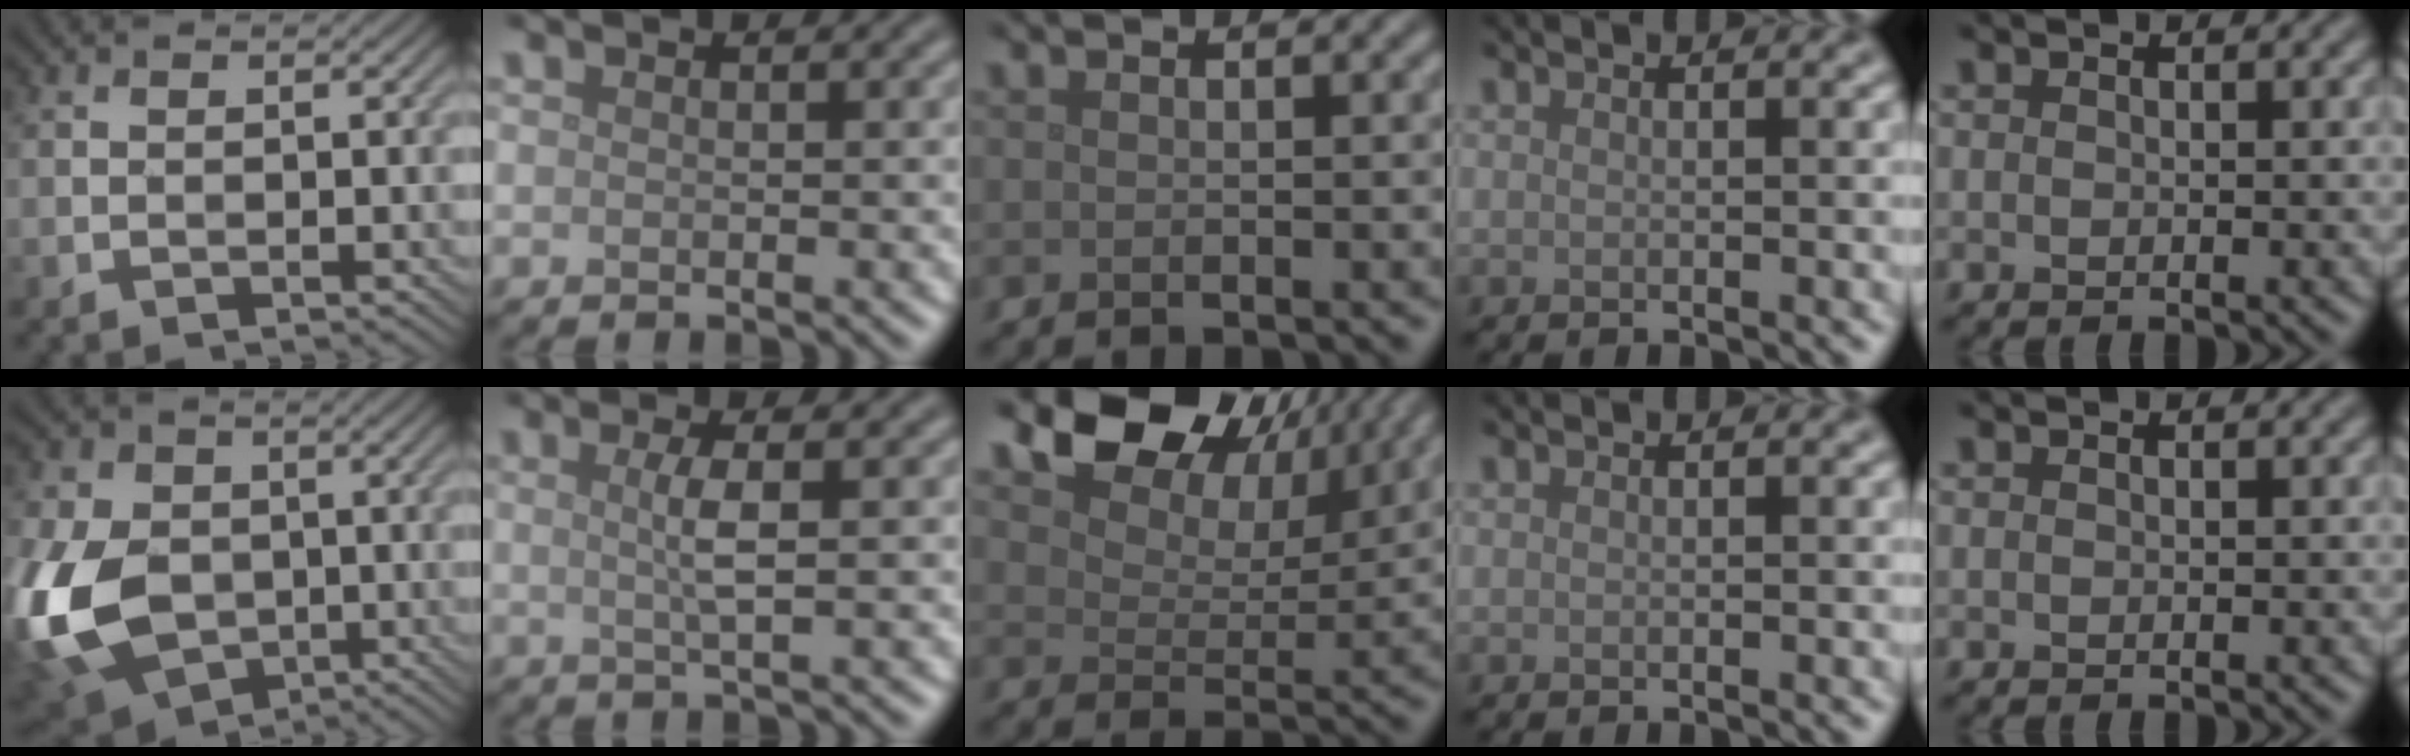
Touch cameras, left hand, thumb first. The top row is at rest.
{"thumb": {"total": 15.2, "force": [-2.9, 11.2, 9.9], "torque": [-0.262, -0.024, -0.062]}, "index": {"total": 2.4, "force": [0.3, 0.4, 2.3], "torque": [-0.045, 0.002, 0.001]}, "middle": {"total": 10.0, "force": [6.4, 5.9, 5.1], "torque": [-0.096, -0.002, 0.108]}}